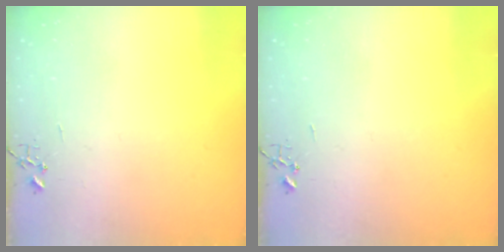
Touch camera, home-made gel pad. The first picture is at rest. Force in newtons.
{"total": 0.0}